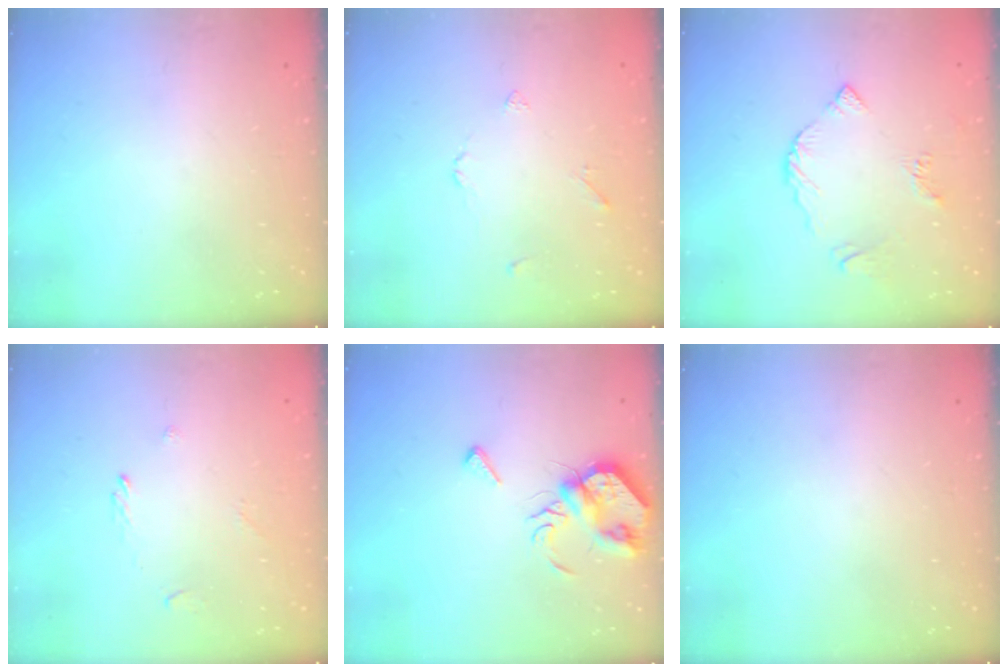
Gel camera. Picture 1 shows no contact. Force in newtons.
{"total": 2.2, "press": 2.2, "slide": 0.5}
{"total": 6.0, "press": 6.0, "slide": 0.5}
{"total": 1.6, "press": 1.5, "slide": 0.5}
{"total": 8.4, "press": 8.3, "slide": 0.8}
{"total": 0.0}